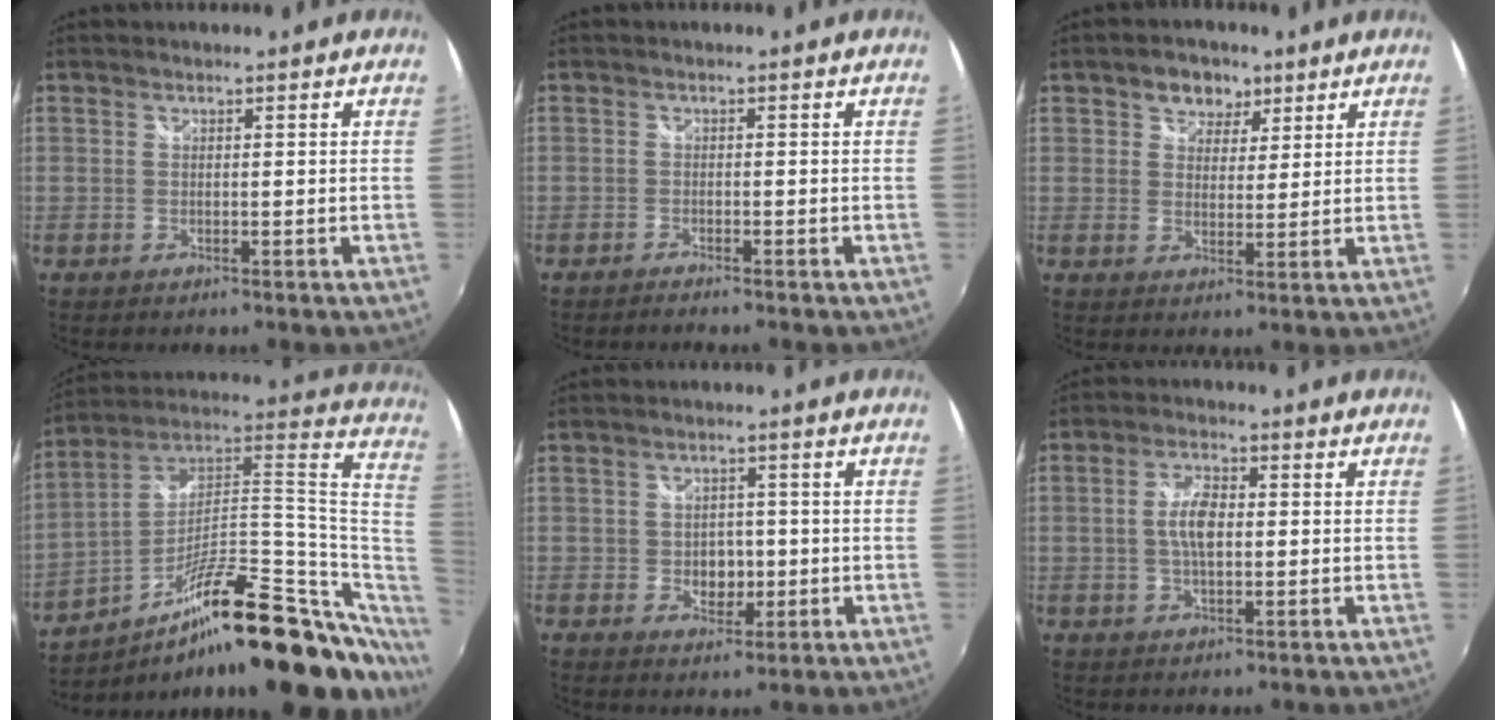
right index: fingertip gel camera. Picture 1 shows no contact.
{"total": 1.4, "force": [-1.4, 0.1, 0.4], "torque": [-0.018, -0.006, -0.028]}
{"total": 5.5, "force": [3.1, 4.2, 1.9], "torque": [-0.026, 0.011, 0.046]}
{"total": 29.6, "force": [-7.0, 9.4, 27.2], "torque": [-0.395, 0.012, -0.118]}
{"total": 4.5, "force": [-0.7, 3.6, 2.6], "torque": [-0.045, 0.002, -0.007]}
{"total": 5.6, "force": [-0.1, 2.6, 5.0], "torque": [-0.096, 0.007, -0.002]}